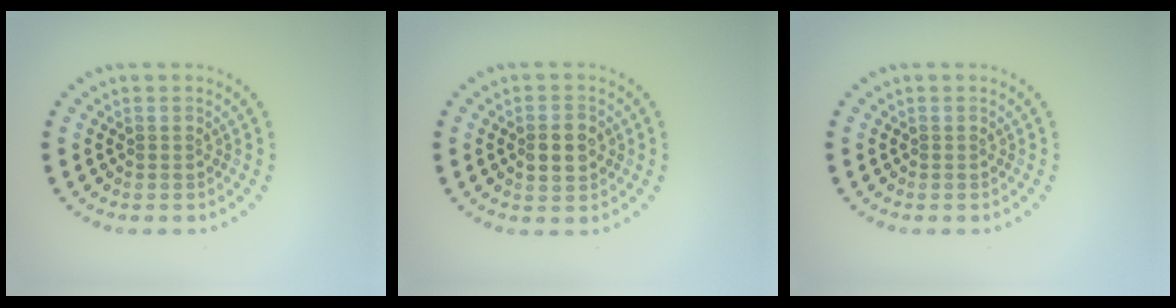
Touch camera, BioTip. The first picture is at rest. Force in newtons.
{"total": 2.5, "press": 2.5, "slide": 0.2}
{"total": 0.0}